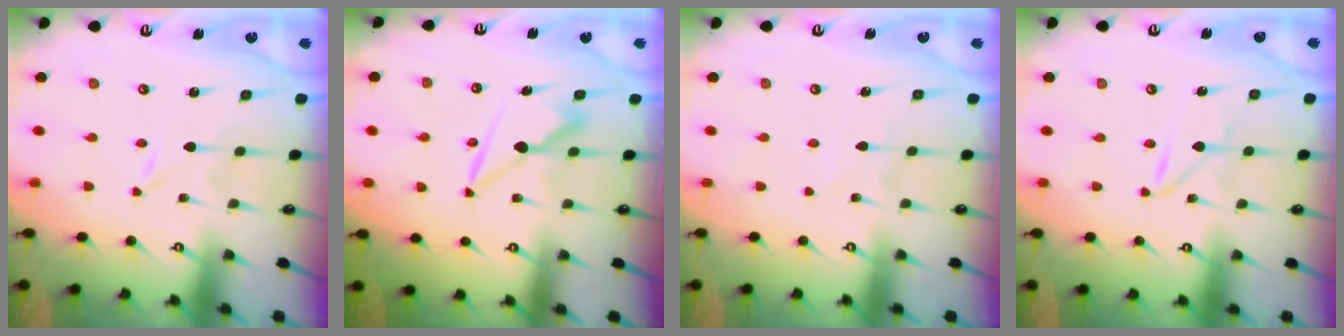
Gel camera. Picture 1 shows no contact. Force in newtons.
{"total": 8.5, "press": 8.5, "slide": 1.1}
{"total": 2.8, "press": 2.8, "slide": 0.4}
{"total": 1.5, "press": 1.5, "slide": 0.1}